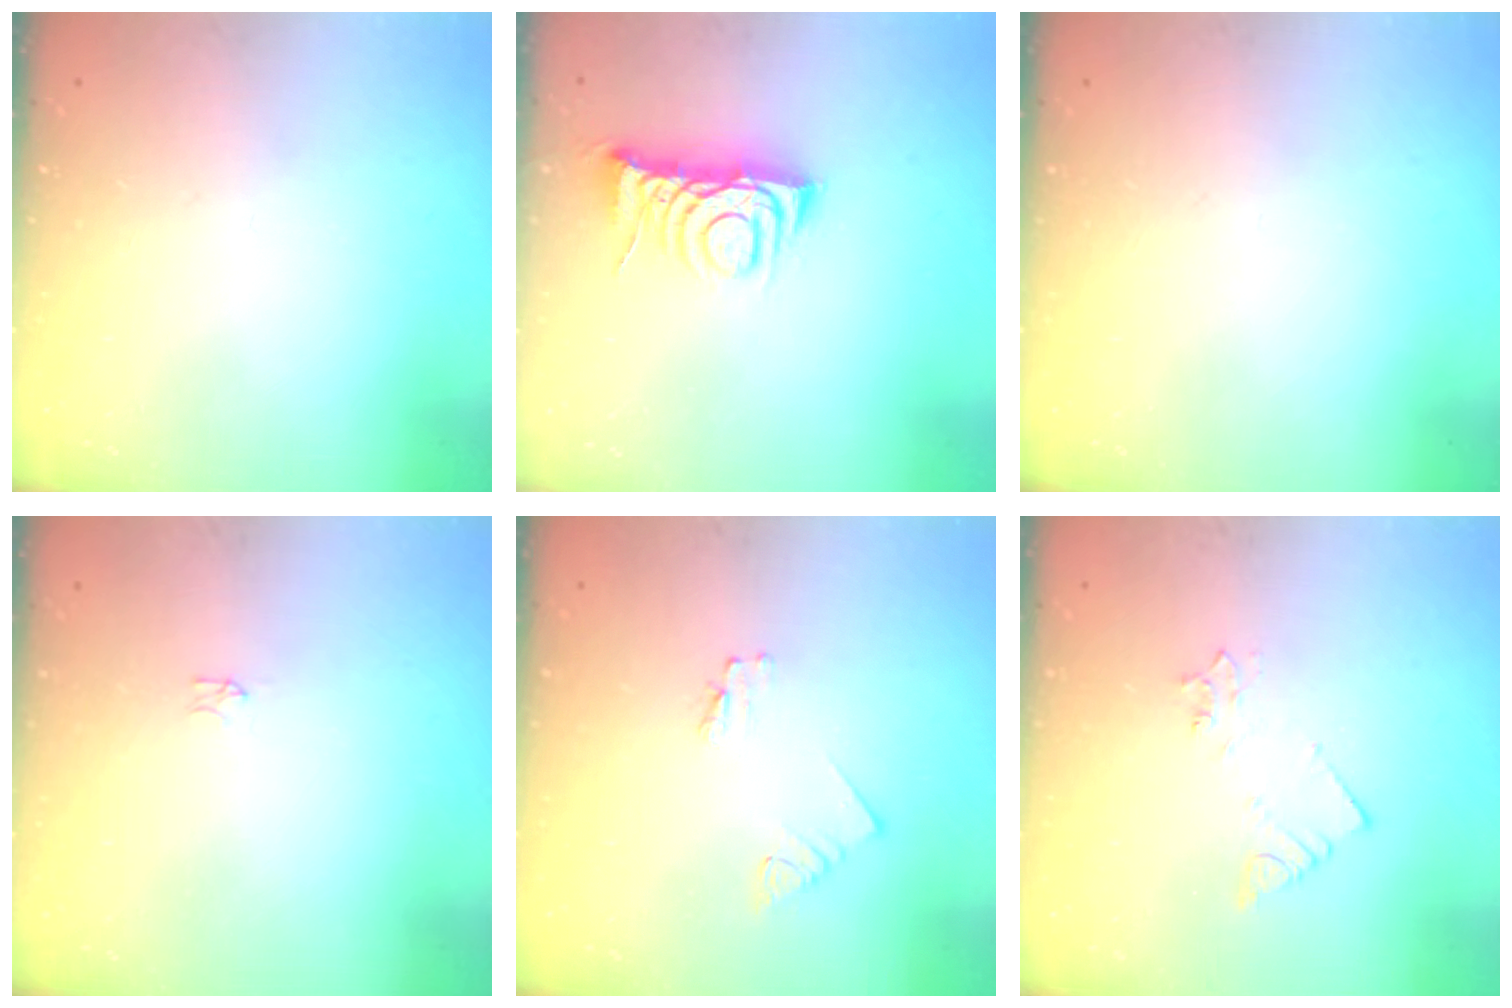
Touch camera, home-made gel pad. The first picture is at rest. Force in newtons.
{"total": 7.1, "press": 7.1, "slide": 0.9}
{"total": 0.0}
{"total": 0.0}
{"total": 1.2, "press": 1.2, "slide": 0.1}
{"total": 2.7, "press": 2.7, "slide": 0.3}